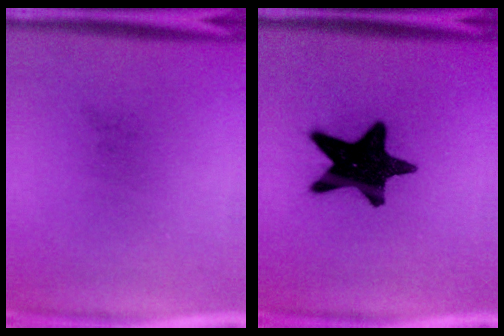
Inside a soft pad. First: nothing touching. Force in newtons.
{"total": 18.0}